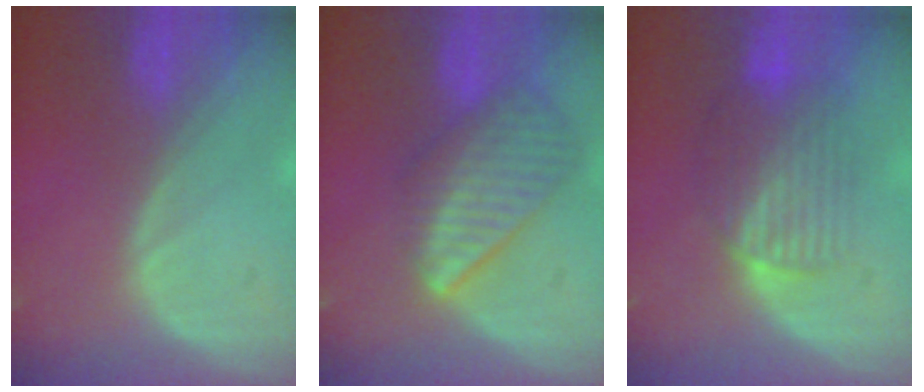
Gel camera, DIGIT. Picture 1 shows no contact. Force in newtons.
{"total": 8.7, "press": 7.6, "slide": 4.4}
{"total": 6.7, "press": 6.6, "slide": 1.2}